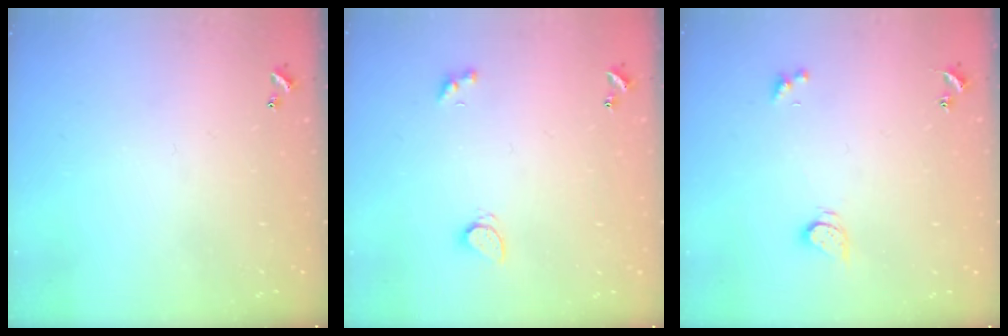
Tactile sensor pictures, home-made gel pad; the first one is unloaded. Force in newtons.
{"total": 2.0, "press": 2.0, "slide": 0.4}
{"total": 2.5, "press": 2.5, "slide": 0.5}